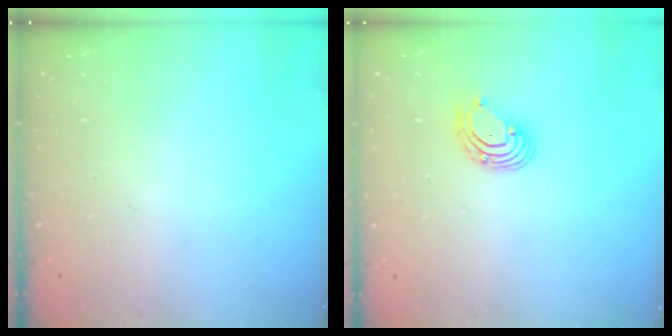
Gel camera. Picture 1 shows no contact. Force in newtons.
{"total": 4.8, "press": 4.7, "slide": 0.5}